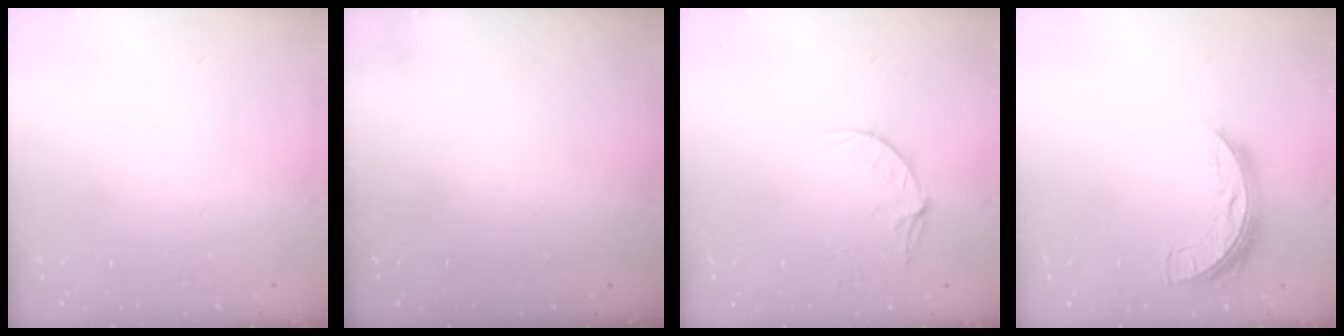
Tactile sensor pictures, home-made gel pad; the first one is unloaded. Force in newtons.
{"total": 0.0}
{"total": 5.6, "press": 5.6, "slide": 0.6}
{"total": 7.0, "press": 7.0, "slide": 0.7}